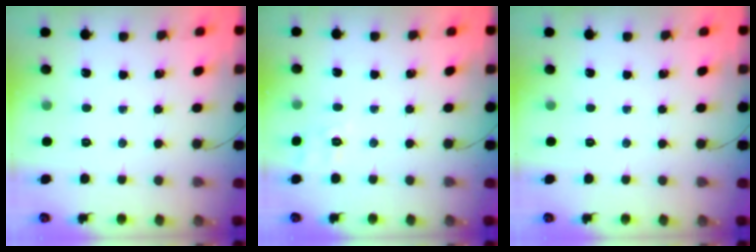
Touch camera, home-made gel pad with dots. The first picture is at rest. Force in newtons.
{"total": 3.0, "press": 2.4, "slide": 1.8}
{"total": 0.0}